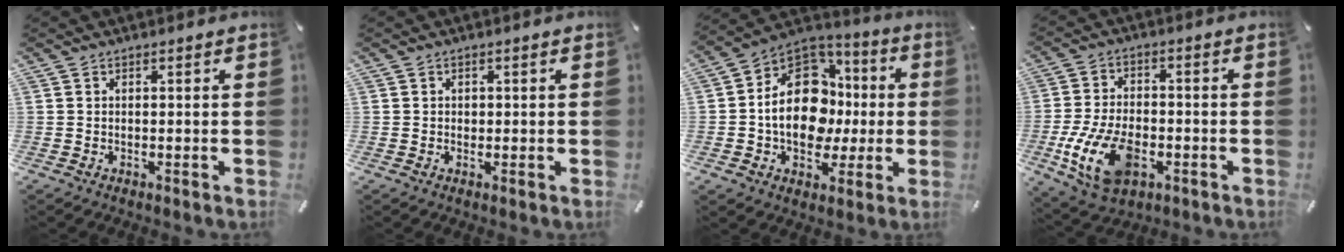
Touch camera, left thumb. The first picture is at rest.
{"total": 0.9, "force": [0.1, 0.8, 0.3], "torque": [0.003, 0.001, -0.002]}
{"total": 17.7, "force": [-1.2, 13.6, 11.4], "torque": [-0.208, 0.008, -0.022]}
{"total": 14.7, "force": [-4.7, 9.0, 10.6], "torque": [-0.216, 0.004, -0.080]}